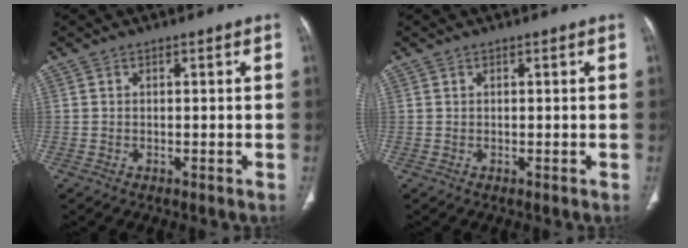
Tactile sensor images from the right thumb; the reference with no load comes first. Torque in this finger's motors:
{"motor_torque": [0.06, 0.06, 0.02, -0.02, 0.01]}